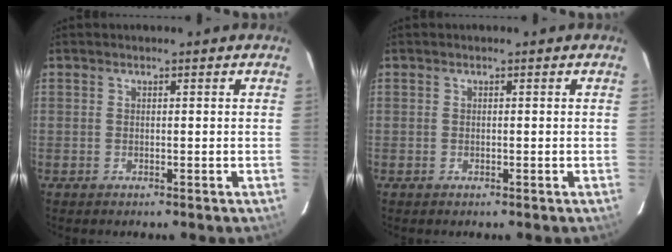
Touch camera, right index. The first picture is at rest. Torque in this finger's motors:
{"motor_torque": [-0.11, -0.02, -0.04, 0.00]}